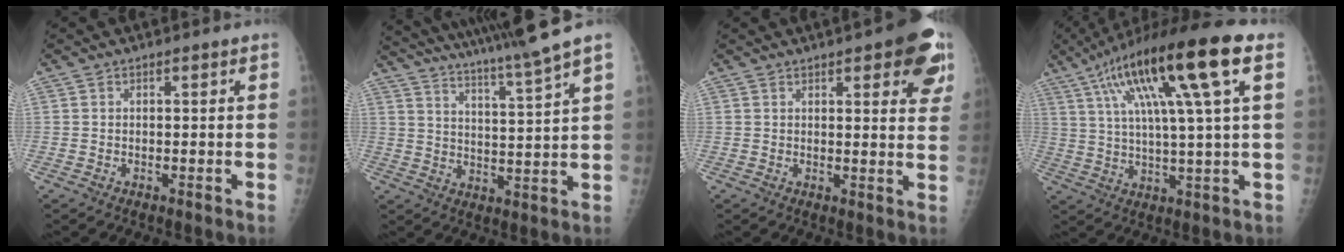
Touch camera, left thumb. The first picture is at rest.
{"total": 16.0, "force": [13.7, -2.1, 7.9], "torque": [-0.127, -0.083, 0.210]}
{"total": 12.1, "force": [6.1, 3.9, 9.7], "torque": [-0.081, -0.019, 0.069]}
{"total": 20.5, "force": [8.5, 2.3, 18.6], "torque": [-0.325, 0.012, 0.138]}